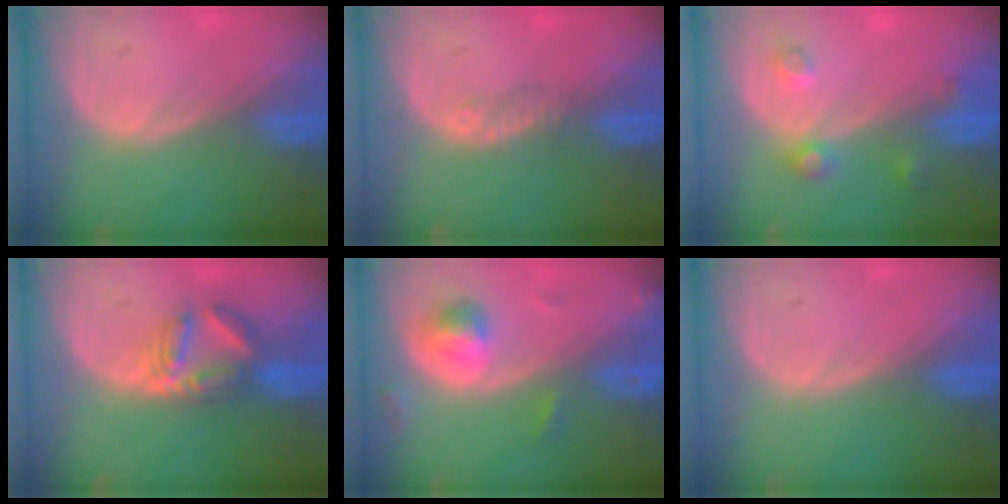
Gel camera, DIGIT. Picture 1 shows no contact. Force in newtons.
{"total": 1.5, "press": 1.3, "slide": 0.9}
{"total": 3.5, "press": 3.4, "slide": 1.0}
{"total": 5.8, "press": 5.7, "slide": 1.2}
{"total": 4.7, "press": 4.7, "slide": 0.4}
{"total": 0.0}